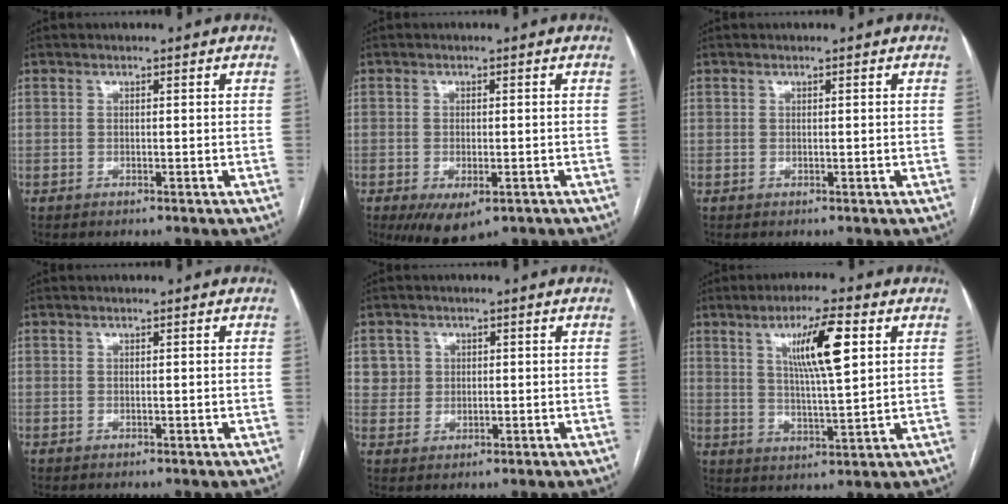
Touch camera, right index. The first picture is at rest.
{"total": 6.8, "force": [-3.9, 3.0, 4.8], "torque": [-0.075, -0.013, -0.055]}
{"total": 0.0}
{"total": 0.0}
{"total": 3.2, "force": [1.0, 3.1, 0.0], "torque": [0.015, 0.002, 0.015]}
{"total": 9.8, "force": [3.7, 1.0, 9.1], "torque": [-0.158, 0.004, 0.063]}